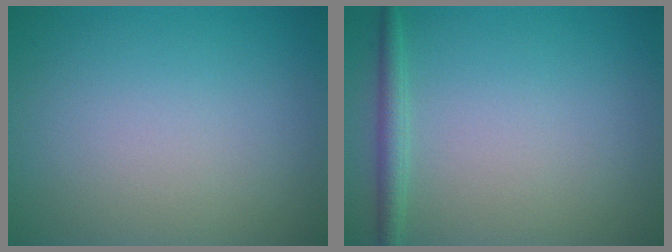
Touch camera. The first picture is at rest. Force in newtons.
{"total": 1.7, "press": 1.7, "slide": 0.1}